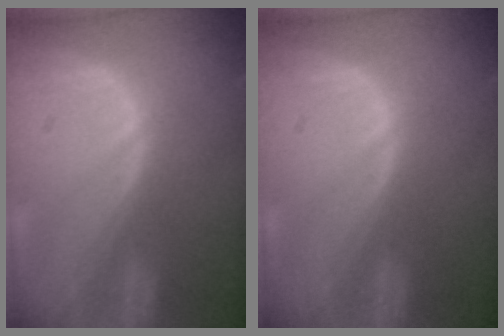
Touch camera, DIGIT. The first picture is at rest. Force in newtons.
{"total": 0.0}